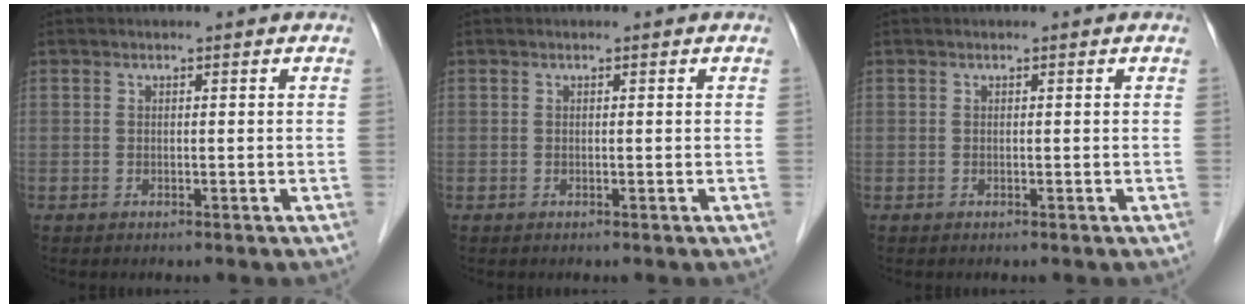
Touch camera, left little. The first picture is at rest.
{"total": 0.0}
{"total": 0.0}